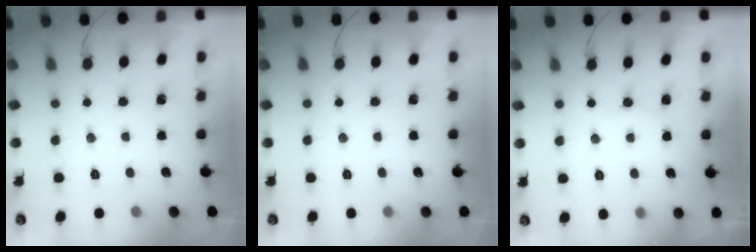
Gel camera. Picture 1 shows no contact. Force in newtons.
{"total": 0.0}
{"total": 3.4, "press": 3.4, "slide": 0.4}